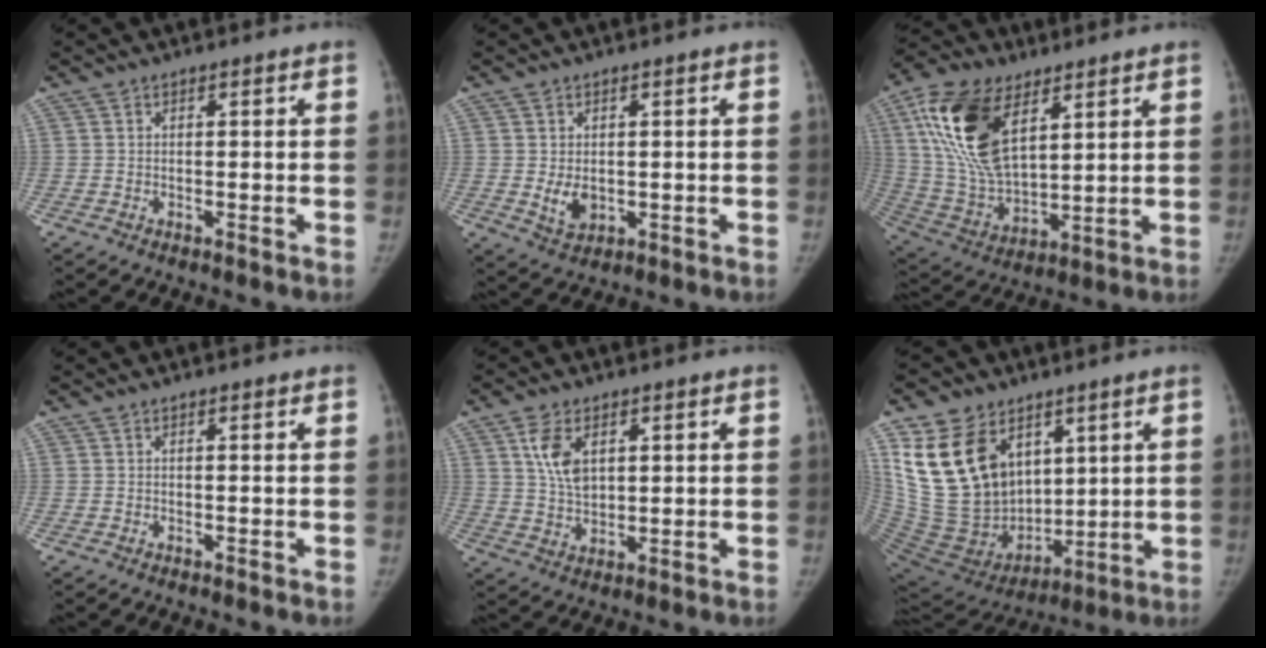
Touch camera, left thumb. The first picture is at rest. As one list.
[{"total": 4.7, "force": [-0.3, 3.4, 3.2], "torque": [-0.043, -0.005, 0.006]}, {"total": 20.5, "force": [8.5, 10.8, 15.2], "torque": [-0.282, -0.029, 0.166]}, {"total": 0.0}, {"total": 7.6, "force": [2.6, 4.7, 5.4], "torque": [-0.085, -0.010, 0.054]}, {"total": 22.7, "force": [9.1, 15.8, 13.5], "torque": [-0.233, -0.031, 0.190]}]